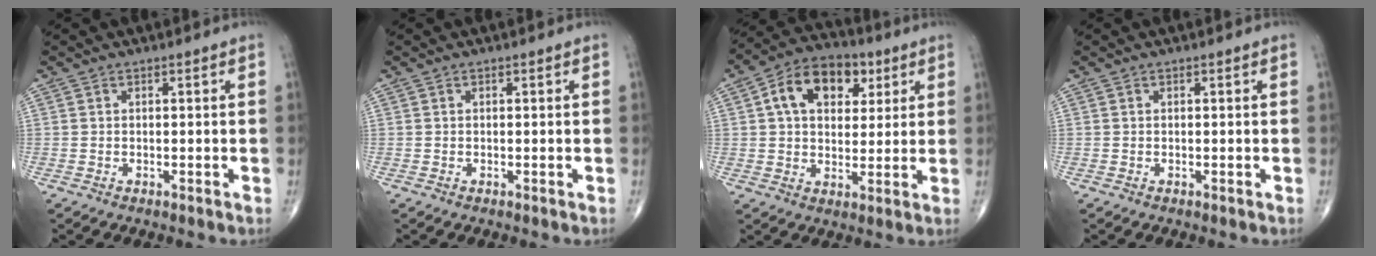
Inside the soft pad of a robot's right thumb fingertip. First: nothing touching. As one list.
[{"total": 0.0}, {"total": 13.5, "force": [4.5, 8.9, 9.1], "torque": [-0.117, 0.005, 0.068]}, {"total": 0.0}]